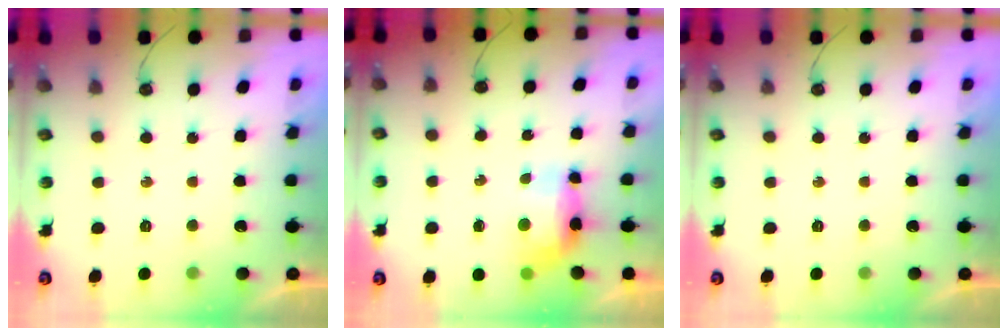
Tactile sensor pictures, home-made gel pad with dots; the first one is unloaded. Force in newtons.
{"total": 7.6, "press": 7.4, "slide": 1.3}
{"total": 0.0}